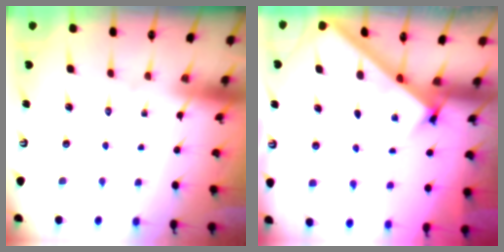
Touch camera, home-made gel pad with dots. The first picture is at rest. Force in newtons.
{"total": 2.7, "press": 2.7, "slide": 0.4}